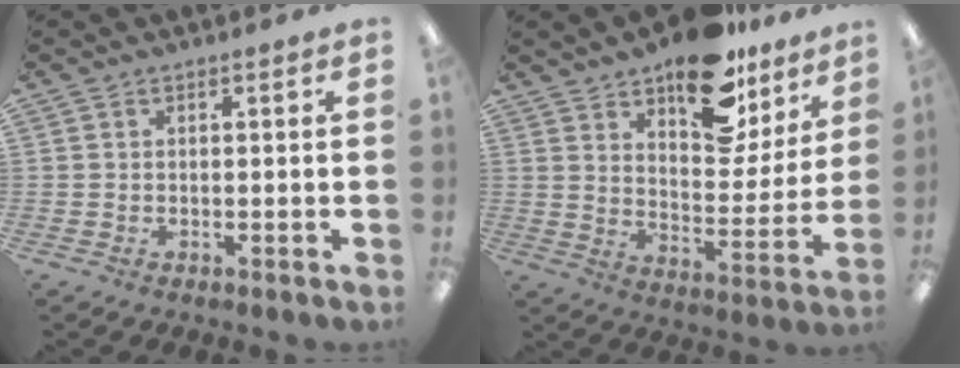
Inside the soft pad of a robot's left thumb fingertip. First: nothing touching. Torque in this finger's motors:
{"motor_torque": [0.56, 0.73, 1.60, -1.18, 0.17]}